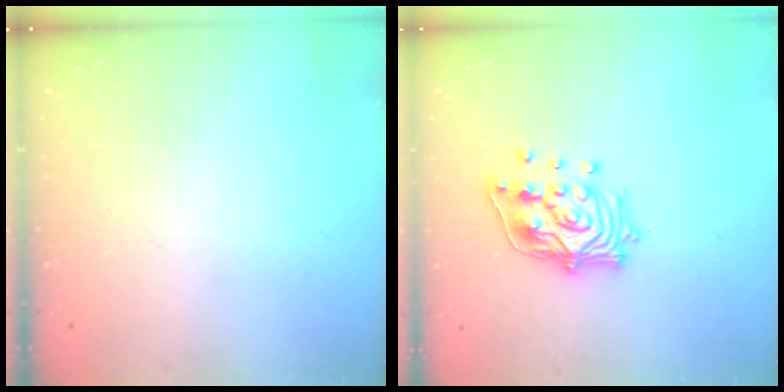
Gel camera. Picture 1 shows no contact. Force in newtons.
{"total": 14.9, "press": 14.8, "slide": 2.2}